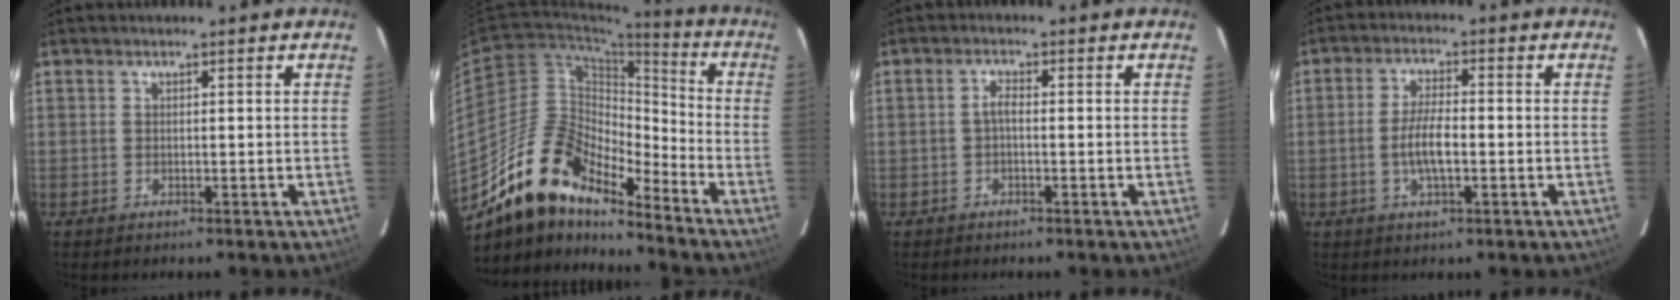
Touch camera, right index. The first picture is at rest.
{"total": 16.9, "force": [-13.8, 5.7, 7.9], "torque": [-0.139, 0.006, -0.259]}
{"total": 1.5, "force": [-0.5, 0.4, 1.3], "torque": [-0.028, 0.006, -0.011]}
{"total": 6.1, "force": [-1.5, 1.9, 5.6], "torque": [-0.112, 0.000, -0.028]}